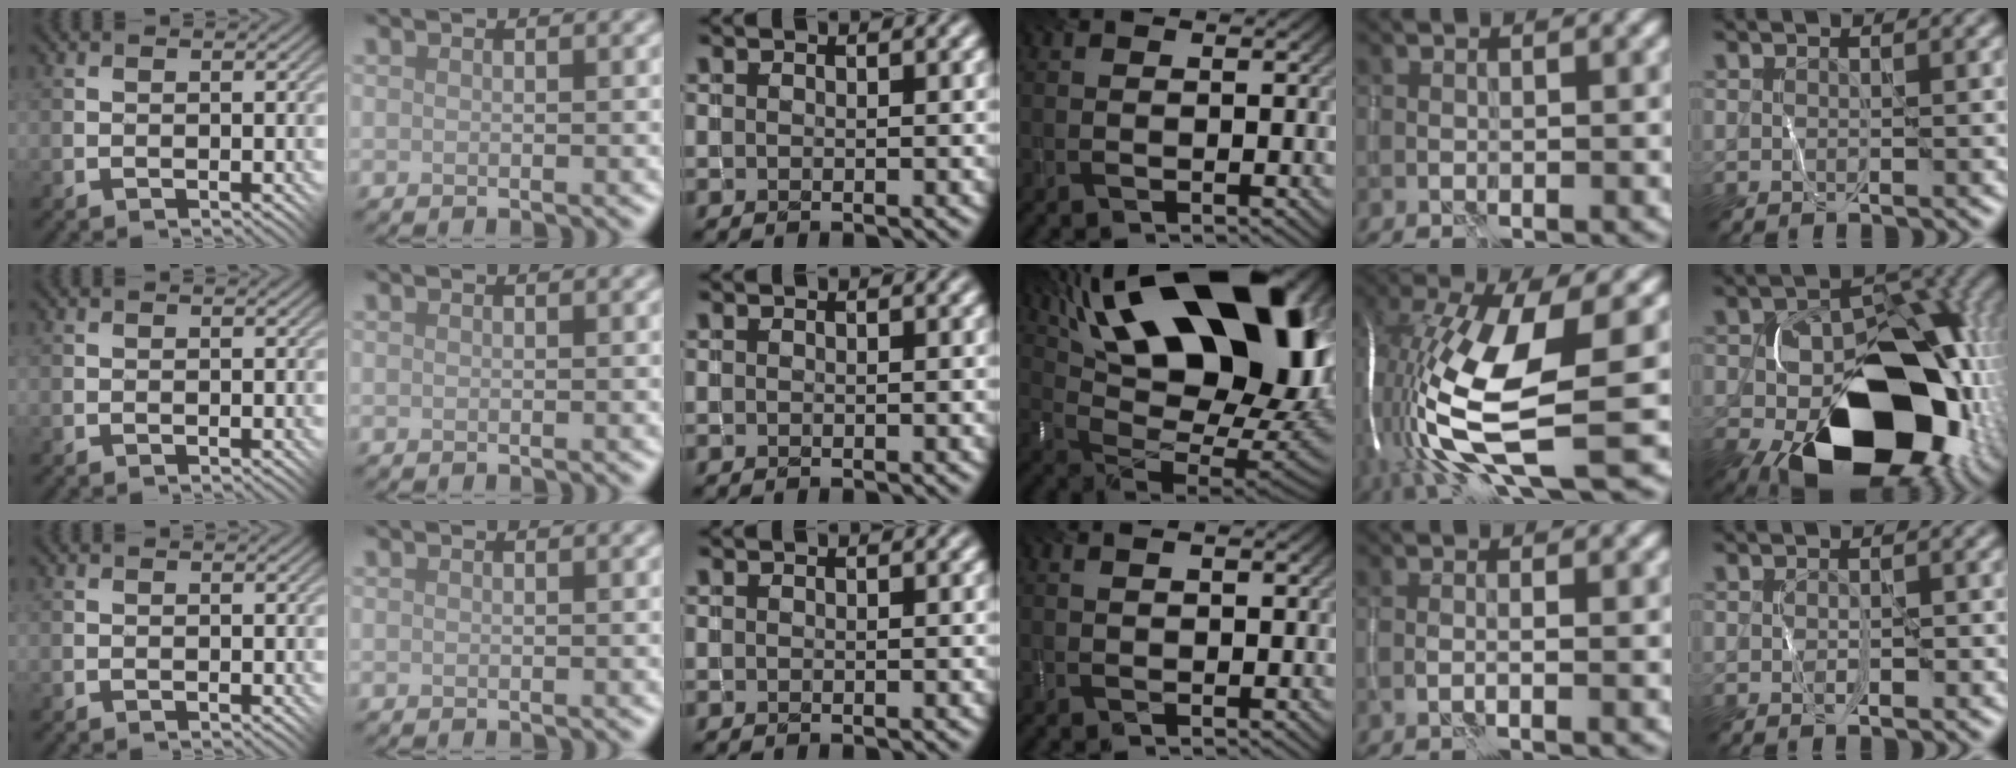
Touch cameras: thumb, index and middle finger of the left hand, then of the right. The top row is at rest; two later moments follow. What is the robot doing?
{"motion": "wrap", "object": "thread"}